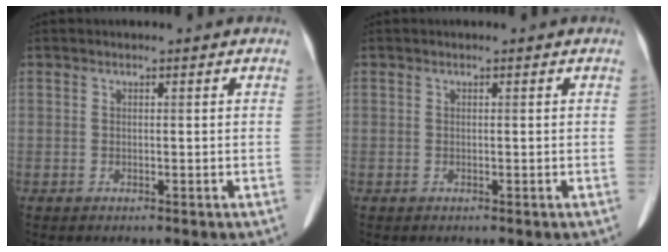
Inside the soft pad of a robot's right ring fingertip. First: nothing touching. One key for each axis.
{"total": 0.0}